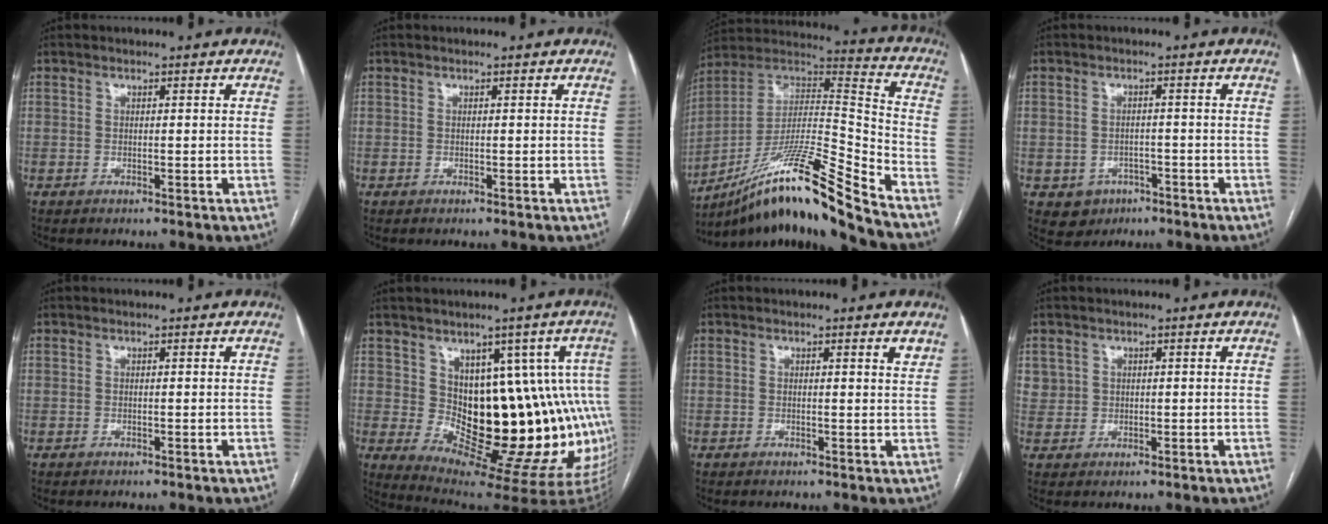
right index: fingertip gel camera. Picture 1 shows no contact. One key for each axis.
{"total": 0.0}
{"total": 19.6, "fx": -14.6, "fy": -0.9, "fz": 13.1, "tx": -0.240, "ty": 0.014, "tz": -0.260}
{"total": 4.2, "fx": -1.8, "fy": 3.7, "fz": 0.7, "tx": -0.003, "ty": 0.009, "tz": -0.019}
{"total": 0.0}
{"total": 15.2, "fx": 2.3, "fy": 7.4, "fz": 13.1, "tx": -0.149, "ty": 0.015, "tz": 0.052}
{"total": 1.8, "fx": 1.3, "fy": 0.1, "fz": 1.2, "tx": -0.016, "ty": -0.007, "tz": 0.014}
{"total": 2.7, "fx": 1.2, "fy": 2.4, "fz": 0.0, "tx": 0.017, "ty": 0.007, "tz": 0.019}